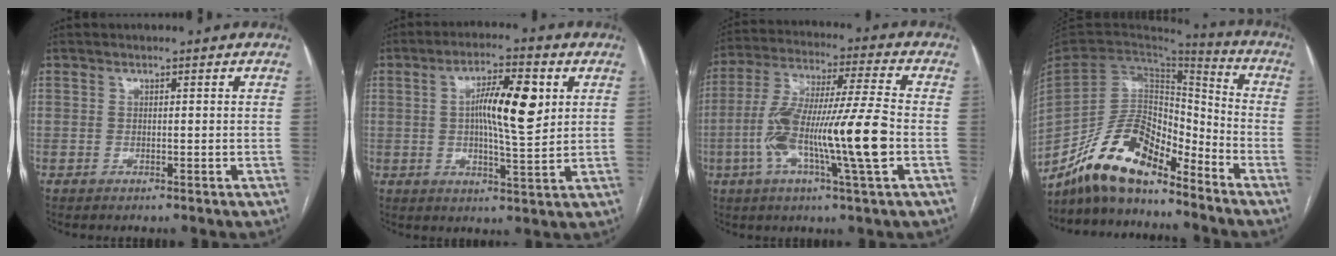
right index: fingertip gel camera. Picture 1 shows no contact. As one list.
[{"total": 10.0, "force": [2.1, 1.9, 9.6], "torque": [-0.167, 0.009, 0.034]}, {"total": 16.9, "force": [-3.9, 0.2, 16.5], "torque": [-0.312, 0.000, -0.075]}, {"total": 14.5, "force": [-11.5, 4.9, 7.4], "torque": [-0.139, 0.025, -0.216]}]